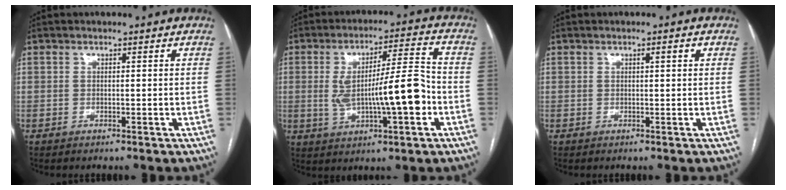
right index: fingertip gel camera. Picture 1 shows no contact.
{"total": 12.7, "force": [-1.8, 2.2, 12.4], "torque": [-0.217, 0.016, -0.022]}
{"total": 1.0, "force": [0.4, 0.1, 0.9], "torque": [-0.014, 0.003, 0.005]}